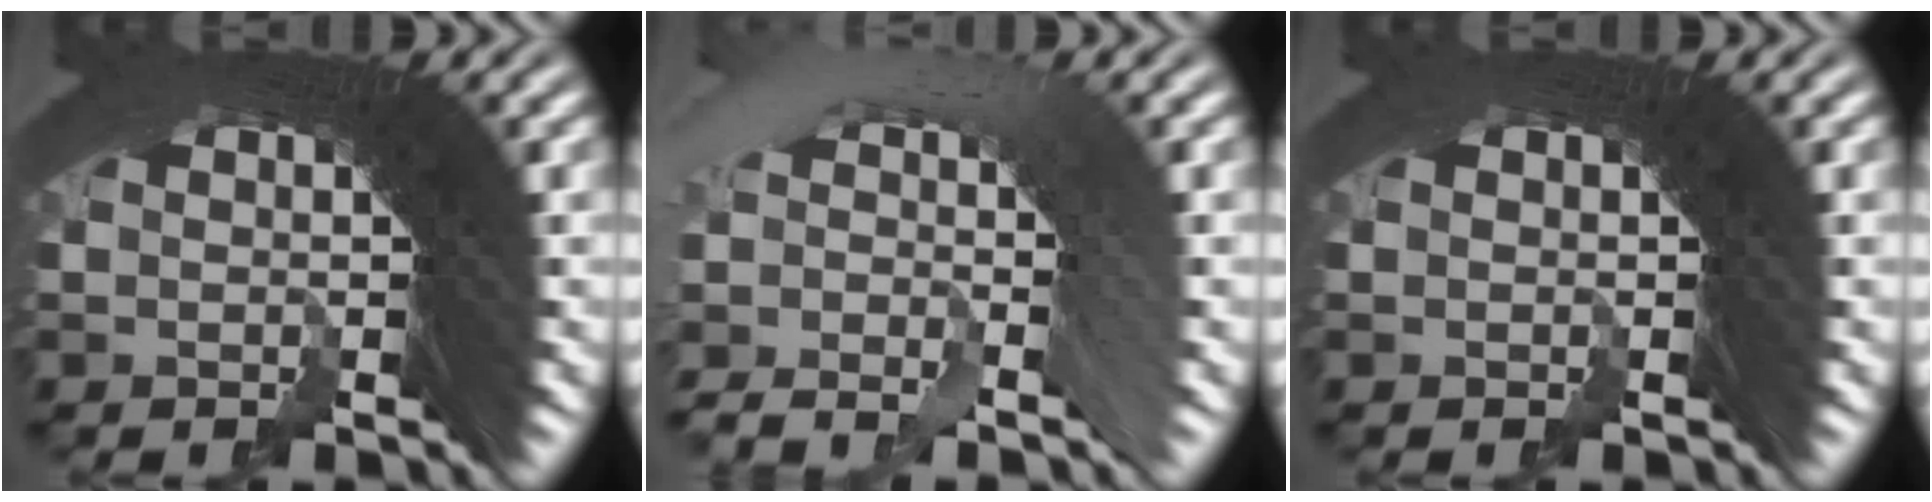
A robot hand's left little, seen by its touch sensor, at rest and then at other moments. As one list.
[{"total": 2.6, "force": [-1.4, 0.9, 2.0], "torque": [-0.011, 0.022, -0.034]}, {"total": 0.0}]